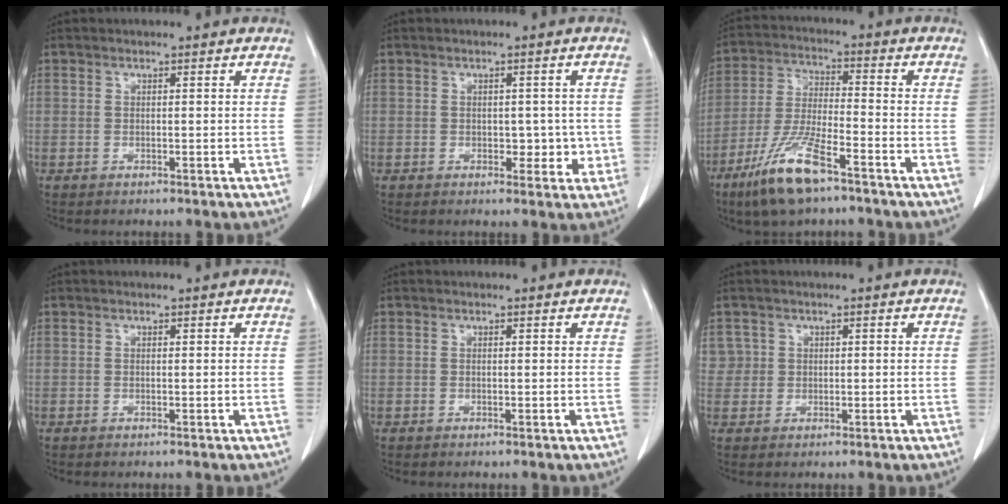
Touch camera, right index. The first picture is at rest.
{"total": 3.3, "force": [-0.3, 2.4, 2.3], "torque": [-0.015, 0.005, 0.000]}
{"total": 11.4, "force": [-7.4, 2.1, 8.5], "torque": [-0.180, -0.024, -0.138]}
{"total": 0.0}
{"total": 0.0}
{"total": 2.6, "force": [0.9, 2.4, -0.2], "torque": [0.021, 0.005, 0.012]}